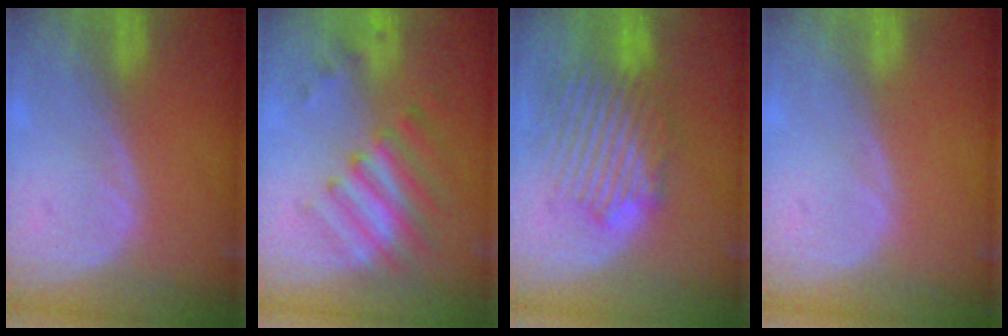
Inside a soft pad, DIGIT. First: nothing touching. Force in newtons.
{"total": 7.7, "press": 6.9, "slide": 3.4}
{"total": 8.6, "press": 8.5, "slide": 1.6}
{"total": 0.0}